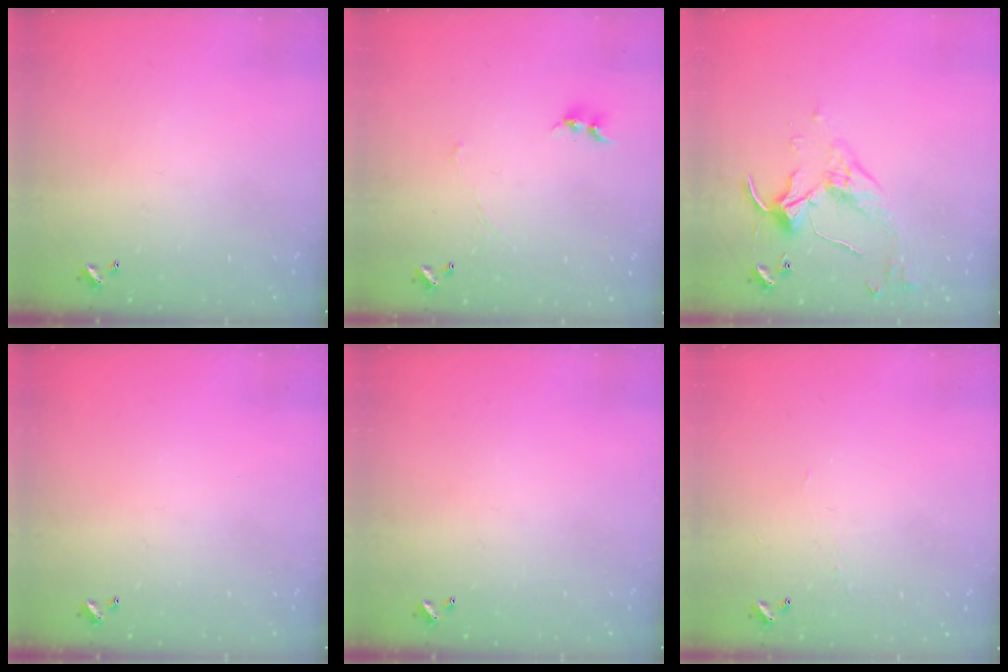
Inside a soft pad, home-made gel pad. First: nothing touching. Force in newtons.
{"total": 1.0, "press": 0.8, "slide": 0.6}
{"total": 3.9, "press": 3.9, "slide": 0.1}
{"total": 0.0}
{"total": 0.0}
{"total": 1.2, "press": 1.1, "slide": 0.3}